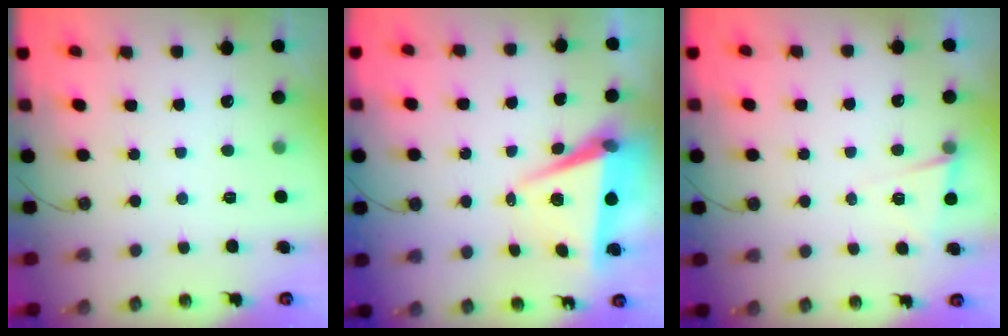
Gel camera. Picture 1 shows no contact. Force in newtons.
{"total": 7.0, "press": 5.6, "slide": 4.3}
{"total": 4.4, "press": 4.1, "slide": 1.7}